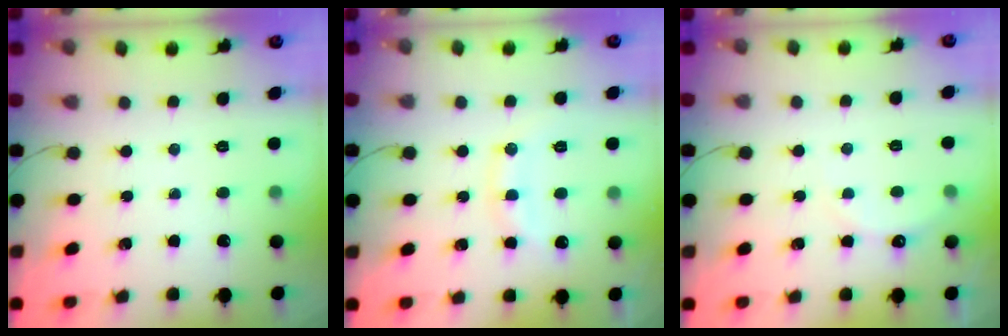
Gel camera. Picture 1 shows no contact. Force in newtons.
{"total": 11.0, "press": 10.9, "slide": 1.0}
{"total": 6.8, "press": 6.8, "slide": 1.1}